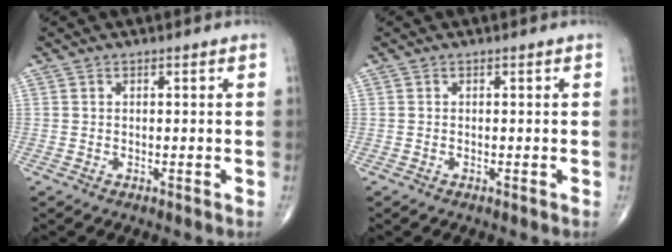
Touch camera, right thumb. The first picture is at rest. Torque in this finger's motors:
{"motor_torque": [-0.28, -0.28, -0.01, -0.04, -0.07]}